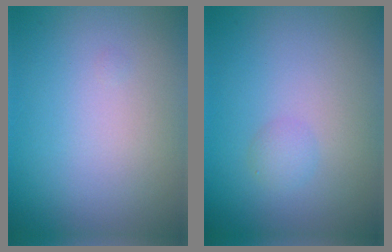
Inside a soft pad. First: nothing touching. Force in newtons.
{"total": 1.1, "press": 1.1, "slide": 0.0}